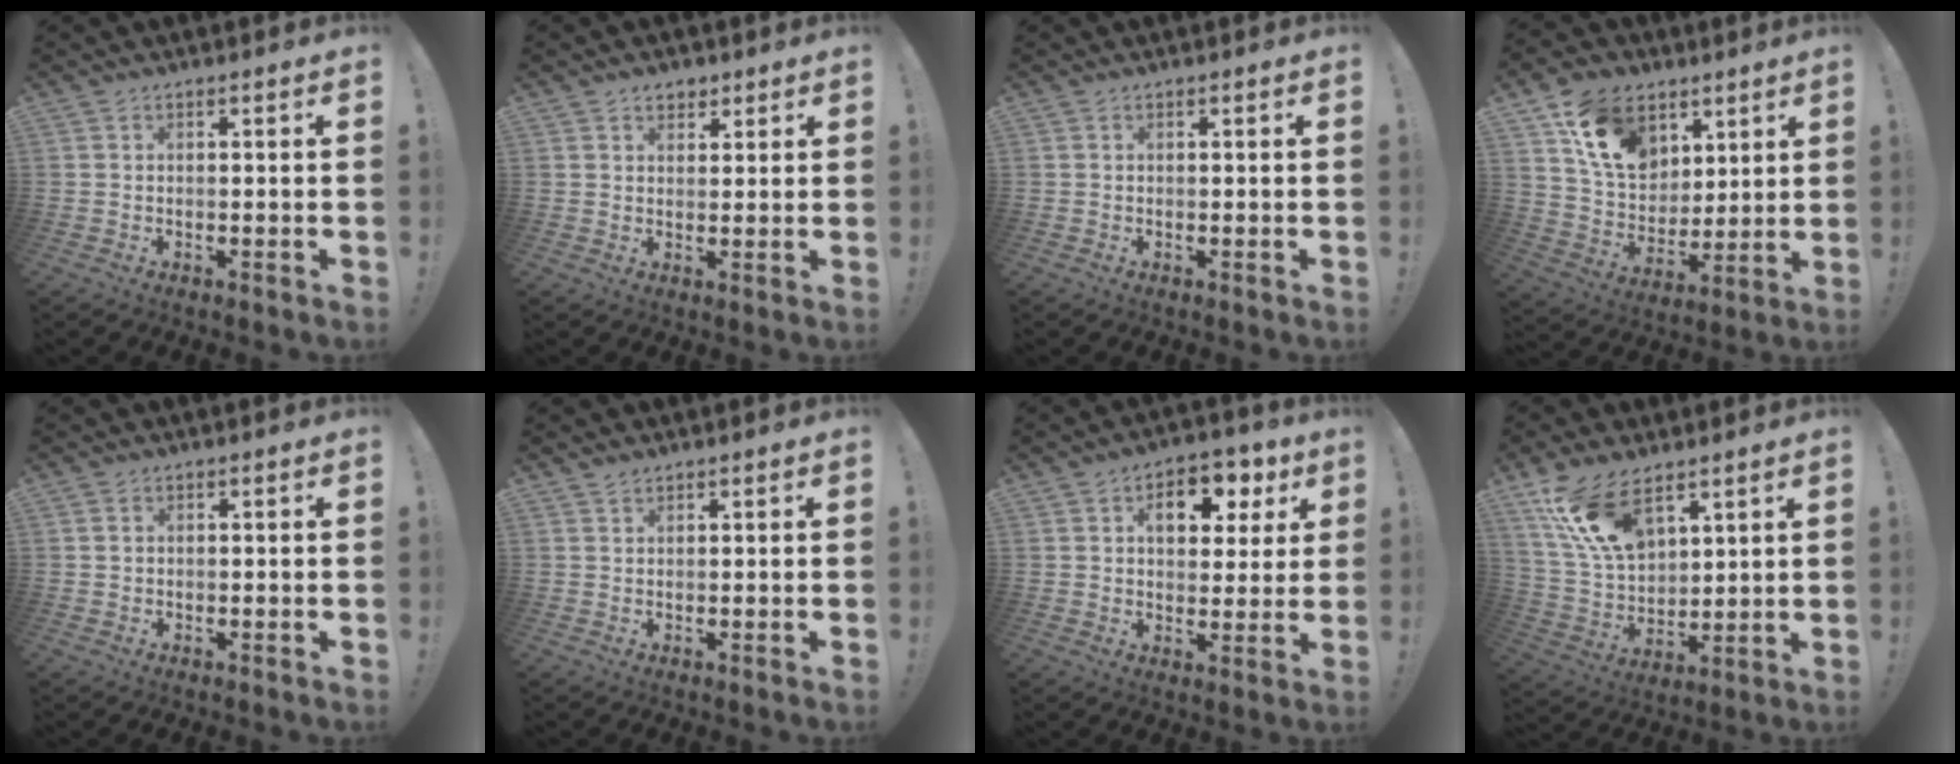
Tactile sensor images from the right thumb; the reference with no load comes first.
{"total": 3.8, "force": [2.5, 2.6, 1.1], "torque": [-0.004, -0.009, 0.044]}
{"total": 0.0}
{"total": 17.1, "force": [8.9, 12.1, 8.0], "torque": [-0.141, -0.034, 0.173]}
{"total": 1.1, "force": [0.4, 1.0, -0.1], "torque": [0.001, 0.005, 0.006]}
{"total": 1.3, "force": [1.2, 0.5, 0.2], "torque": [0.000, -0.004, 0.022]}
{"total": 10.5, "force": [4.2, 6.8, 6.7], "torque": [-0.079, -0.016, 0.072]}
{"total": 16.8, "force": [10.1, 8.8, 10.2], "torque": [-0.224, -0.055, 0.190]}